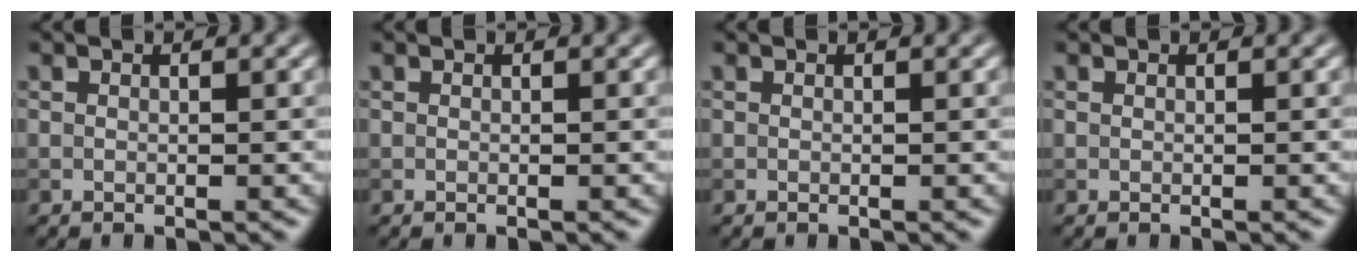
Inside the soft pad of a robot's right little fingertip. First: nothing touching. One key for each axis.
{"total": 0.0}
{"total": 0.0}
{"total": 0.0}